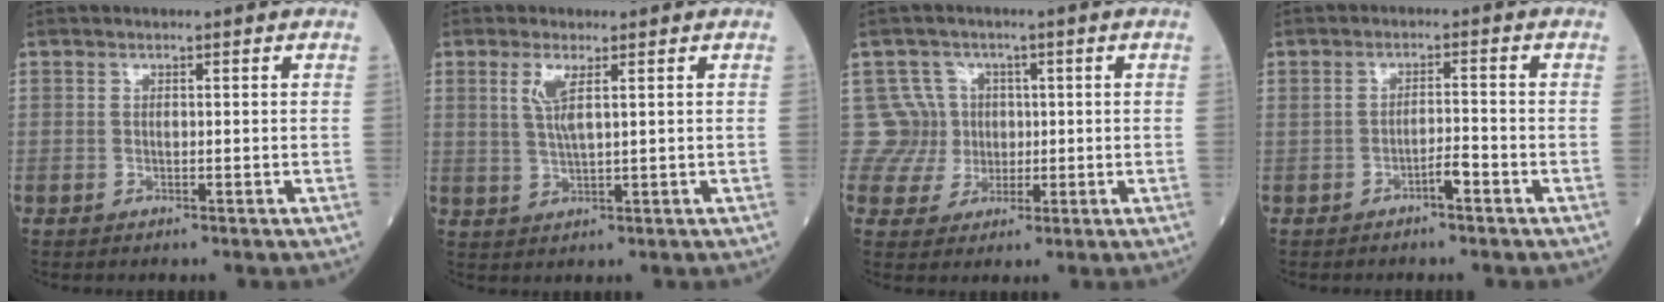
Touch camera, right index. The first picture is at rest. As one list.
[{"total": 3.7, "force": [1.4, 0.4, 3.4], "torque": [-0.076, -0.002, 0.031]}, {"total": 5.8, "force": [0.9, 5.7, -0.8], "torque": [0.032, 0.014, 0.019]}, {"total": 2.4, "force": [-1.4, 0.2, 1.9], "torque": [-0.028, 0.003, -0.024]}]